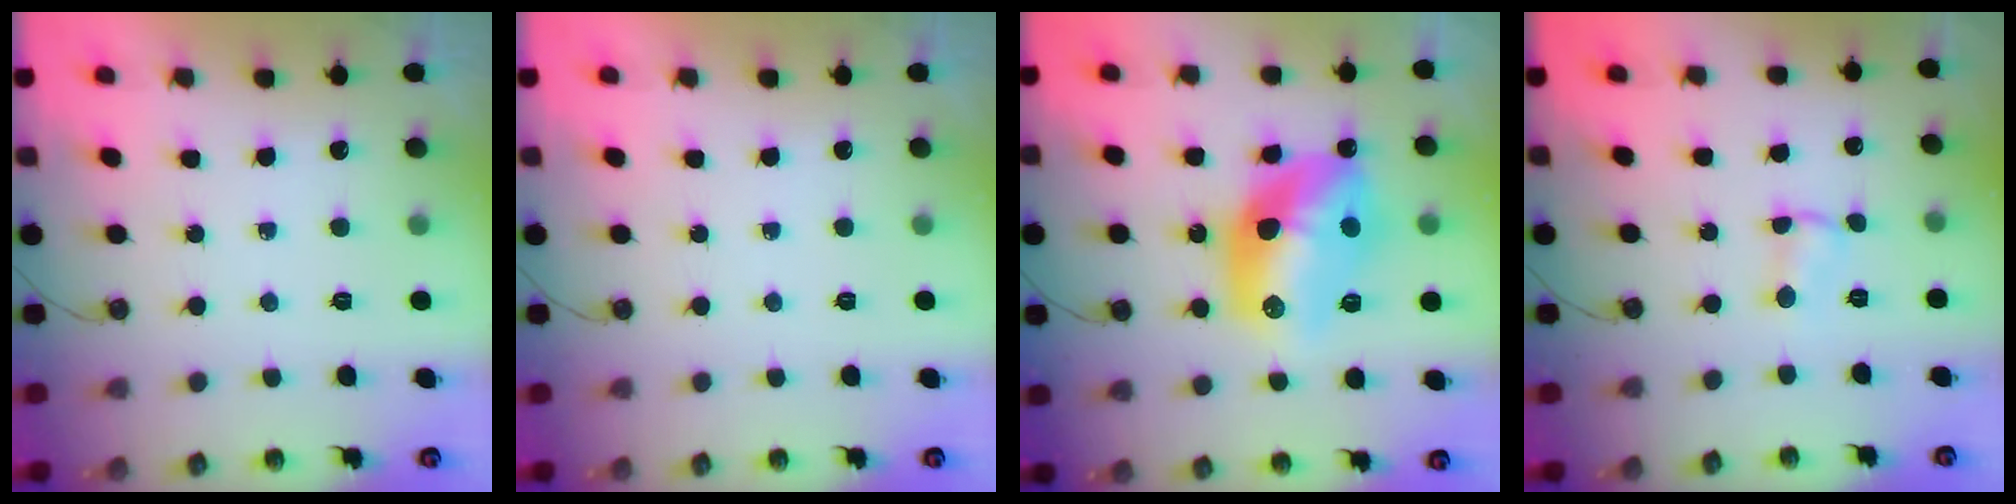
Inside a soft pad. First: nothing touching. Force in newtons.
{"total": 0.0}
{"total": 16.7, "press": 16.6, "slide": 1.5}
{"total": 3.5, "press": 1.5, "slide": 3.1}